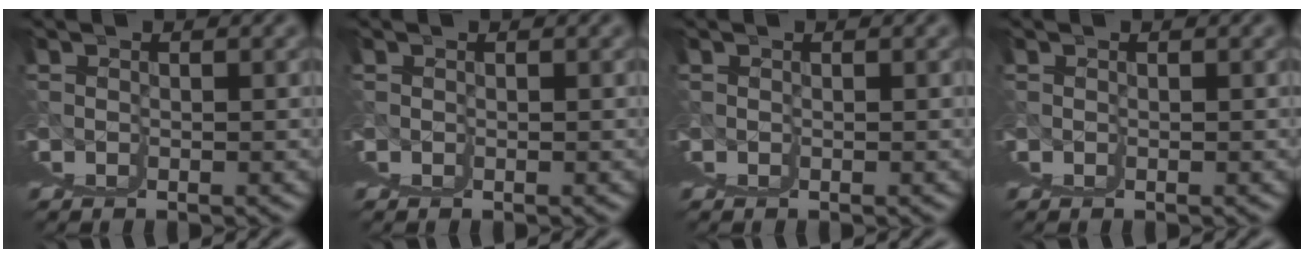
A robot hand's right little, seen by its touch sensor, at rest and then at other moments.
{"total": 0.0}
{"total": 0.0}
{"total": 0.0}